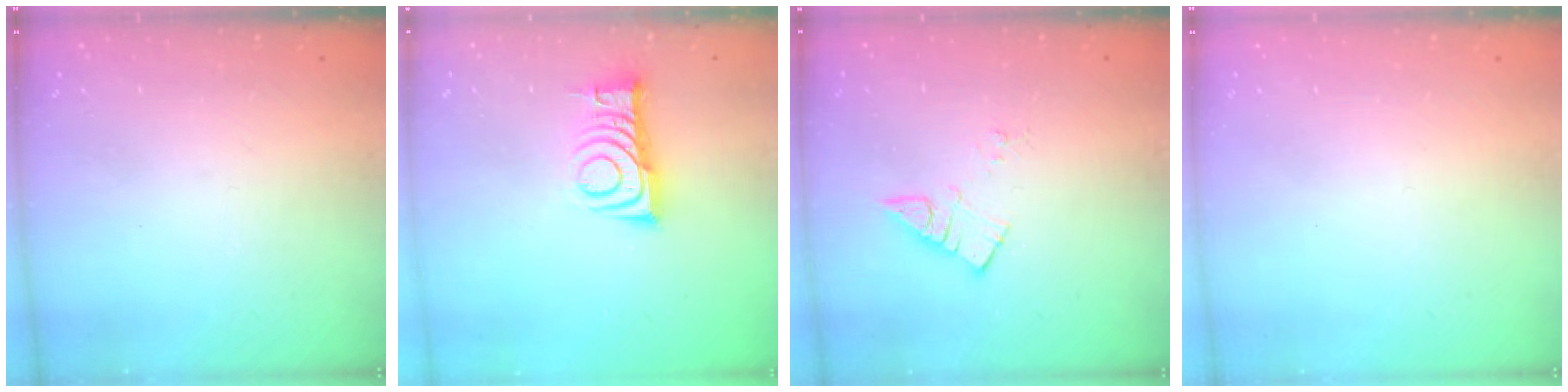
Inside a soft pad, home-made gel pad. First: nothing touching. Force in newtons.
{"total": 10.1, "press": 10.1, "slide": 0.3}
{"total": 5.0, "press": 5.0, "slide": 0.4}
{"total": 1.8, "press": 1.8, "slide": 0.2}